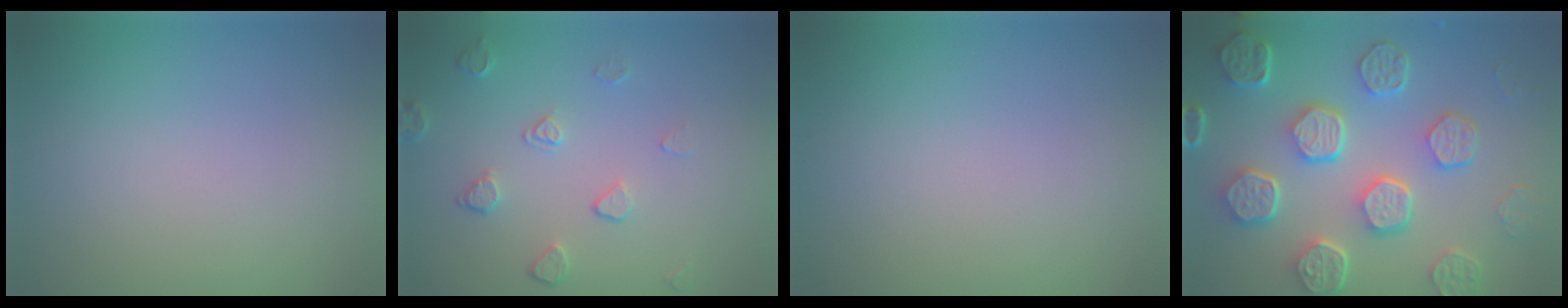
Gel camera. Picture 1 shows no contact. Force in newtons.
{"total": 2.0, "press": 1.3, "slide": 1.5}
{"total": 0.0}
{"total": 8.1, "press": 6.1, "slide": 5.4}